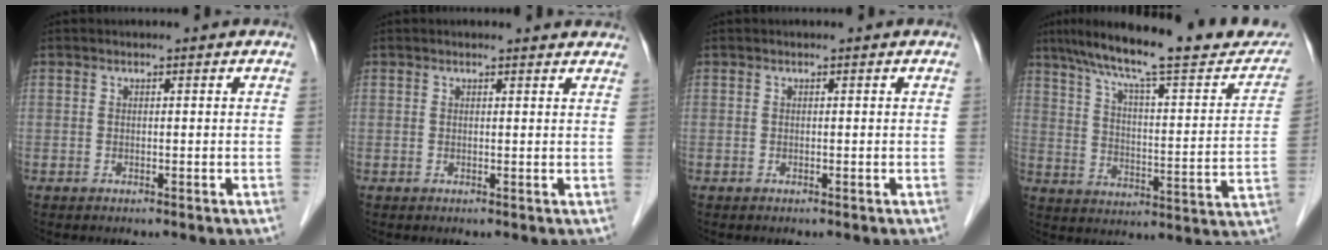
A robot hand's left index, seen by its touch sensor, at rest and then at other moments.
{"total": 4.4, "force": [4.3, 0.5, 1.1], "torque": [-0.014, 0.006, 0.034]}
{"total": 0.0}
{"total": 23.4, "force": [19.7, 3.4, 12.3], "torque": [-0.188, -0.001, 0.270]}